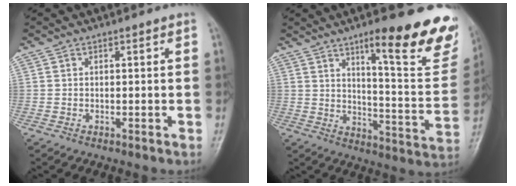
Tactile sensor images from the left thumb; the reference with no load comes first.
{"total": 22.0, "force": [13.6, 4.6, 16.7], "torque": [-0.179, -0.077, 0.188]}